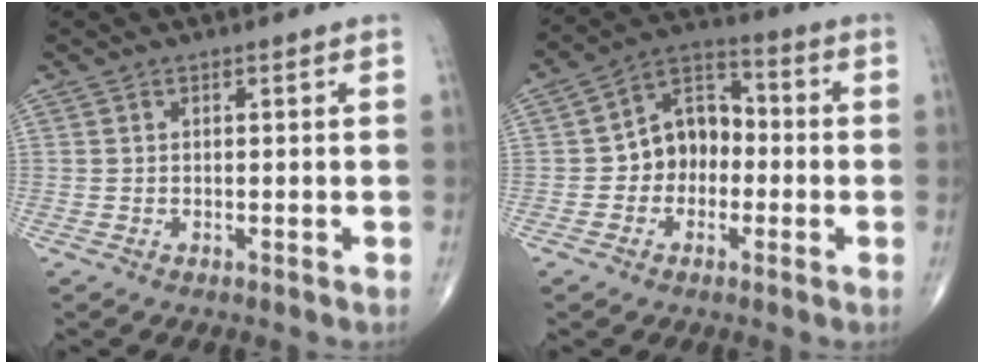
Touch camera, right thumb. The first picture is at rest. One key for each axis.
{"total": 9.9, "fx": -1.3, "fy": 7.6, "fz": 6.3, "tx": -0.067, "ty": 0.038, "tz": -0.038}